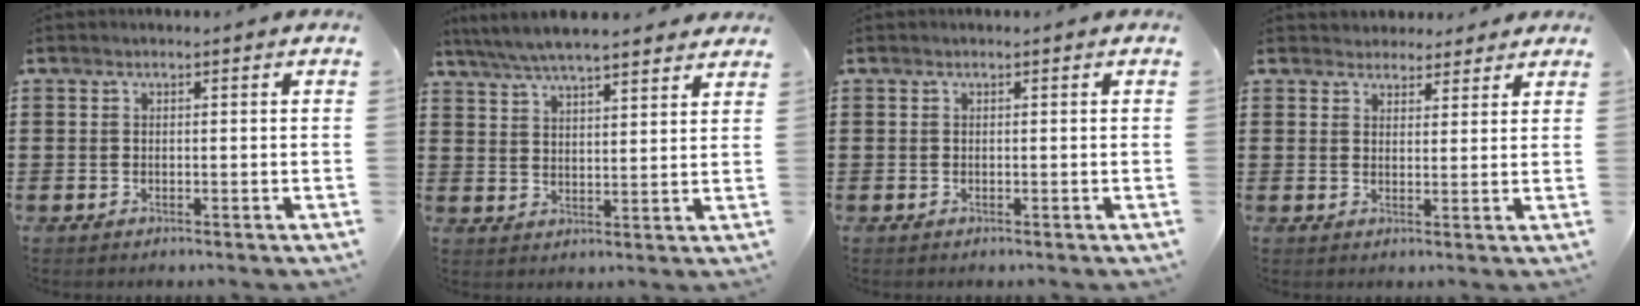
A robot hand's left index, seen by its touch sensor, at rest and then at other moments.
{"total": 5.5, "force": [5.1, 0.5, 2.0], "torque": [-0.057, -0.016, 0.090]}
{"total": 0.0}
{"total": 2.9, "force": [2.6, 1.3, -0.2], "torque": [-0.007, 0.003, 0.050]}